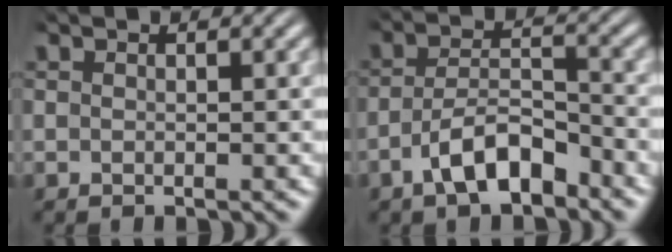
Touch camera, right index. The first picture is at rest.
{"total": 5.0, "force": [-3.4, 2.0, 3.1], "torque": [-0.047, -0.008, -0.054]}